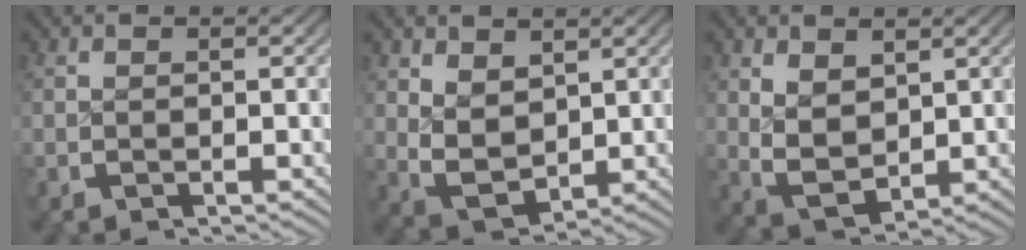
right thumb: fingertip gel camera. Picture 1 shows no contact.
{"total": 5.7, "force": [0.4, 4.3, 3.7], "torque": [-0.093, -0.034, 0.028]}
{"total": 5.3, "force": [0.3, 4.0, 3.6], "torque": [-0.090, -0.031, 0.025]}